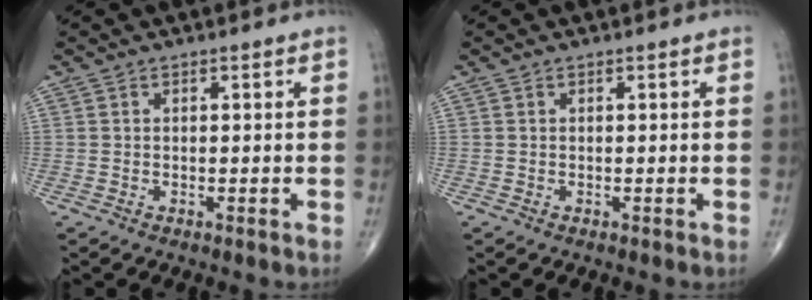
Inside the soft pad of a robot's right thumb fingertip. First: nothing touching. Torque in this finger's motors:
{"motor_torque": [0.00, 0.00, 0.07, 0.03, 0.00]}